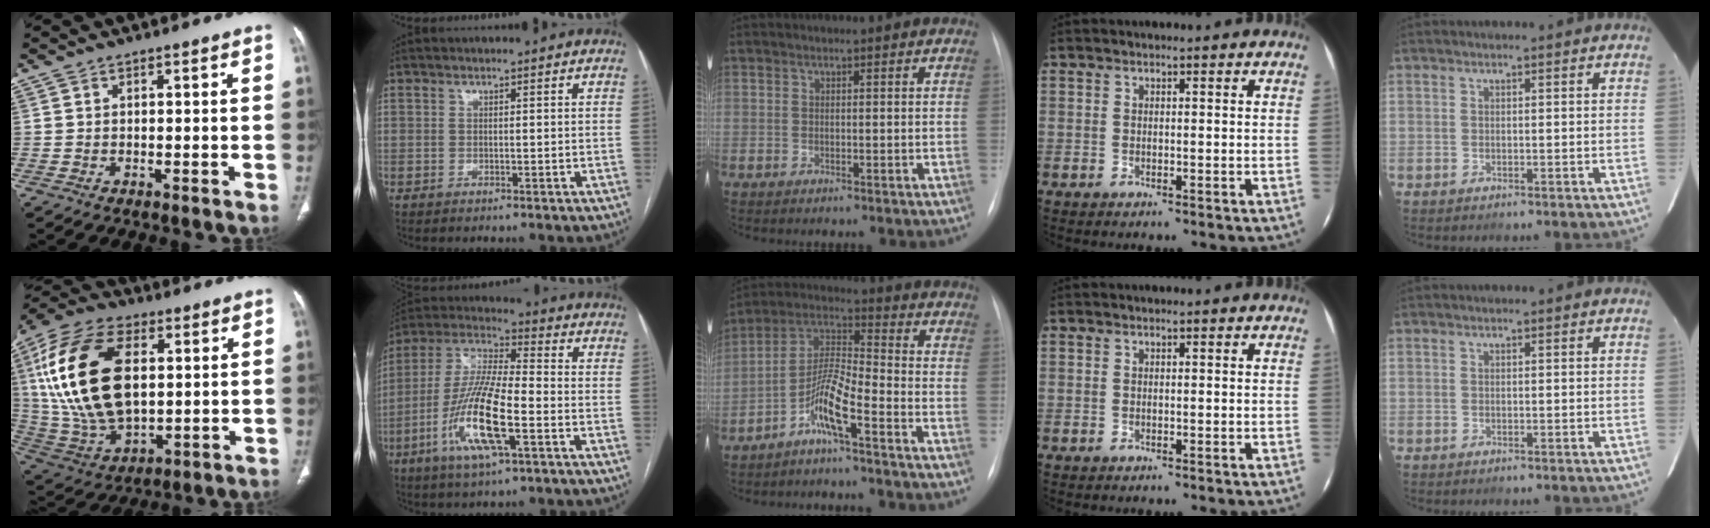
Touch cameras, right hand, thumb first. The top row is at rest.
{"thumb": {"total": 25.0, "force": [4.4, 14.1, 20.1], "torque": [-0.404, -0.009, 0.086]}, "index": {"total": 15.4, "force": [-5.2, 2.5, 14.3], "torque": [-0.298, -0.010, -0.097]}, "middle": {"total": 7.5, "force": [-4.4, 0.6, 6.1], "torque": [-0.135, 0.012, -0.088]}}